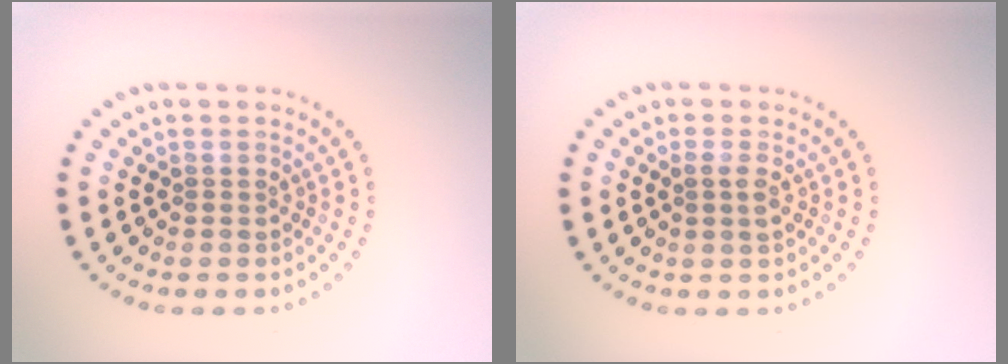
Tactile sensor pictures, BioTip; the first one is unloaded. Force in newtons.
{"total": 1.1, "press": 0.9, "slide": 0.5}